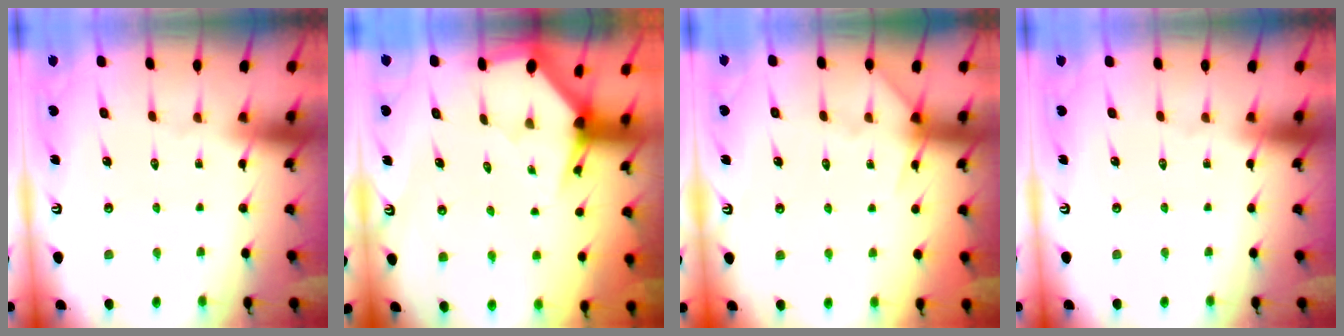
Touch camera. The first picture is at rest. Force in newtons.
{"total": 2.9, "press": 2.9, "slide": 0.1}
{"total": 6.9, "press": 6.8, "slide": 0.9}
{"total": 0.0}